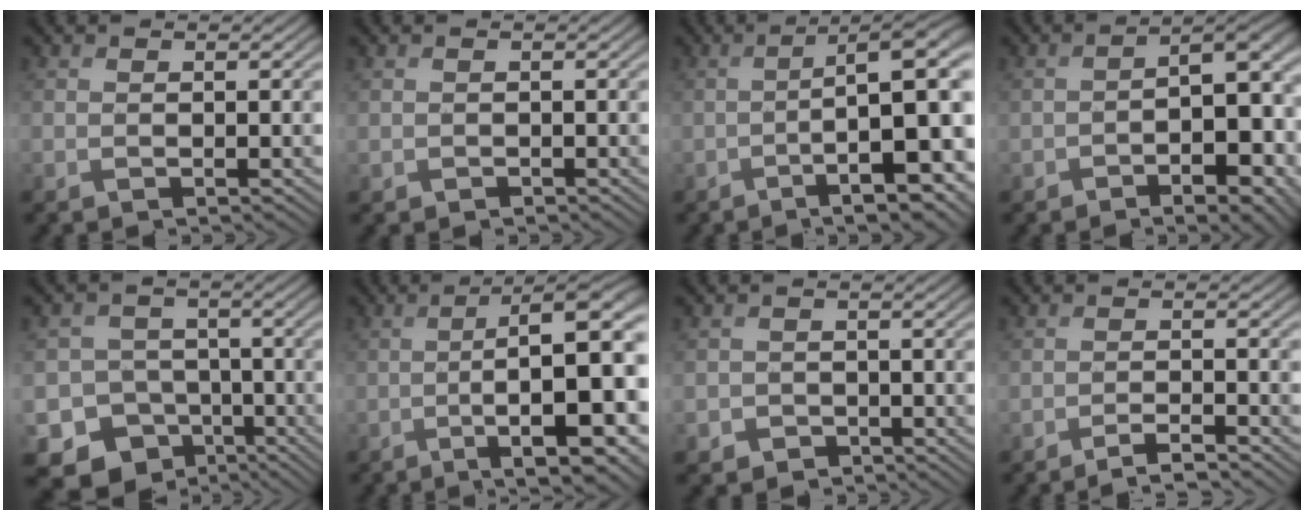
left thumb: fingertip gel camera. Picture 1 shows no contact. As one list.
[{"total": 0.7, "force": [-0.2, 0.6, 0.0], "torque": [-0.001, -0.009, -0.002]}, {"total": 14.0, "force": [-3.1, 4.1, 13.0], "torque": [-0.164, -0.006, -0.044]}, {"total": 10.1, "force": [-3.4, 4.6, 8.2], "torque": [-0.113, -0.018, -0.040]}, {"total": 10.8, "force": [-6.2, 8.5, 2.6], "torque": [-0.066, -0.025, -0.104]}, {"total": 15.1, "force": [-2.2, 4.3, 14.3], "torque": [-0.195, -0.012, -0.025]}, {"total": 2.3, "force": [-1.2, 1.9, 0.4], "torque": [-0.003, -0.008, -0.025]}, {"total": 2.3, "force": [-1.9, 0.3, 1.3], "torque": [-0.022, 0.002, -0.040]}]